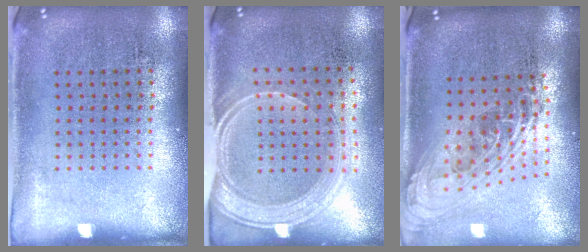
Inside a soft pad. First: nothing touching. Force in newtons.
{"total": 2.1, "press": 1.7, "slide": 1.2}
{"total": 2.2, "press": 1.6, "slide": 1.4}